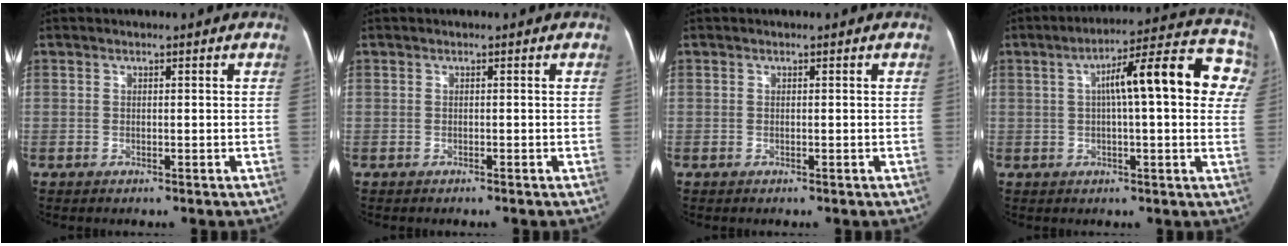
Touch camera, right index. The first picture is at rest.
{"total": 0.0}
{"total": 0.0}
{"total": 16.3, "force": [3.4, 3.4, 15.6], "torque": [-0.206, 0.053, 0.039]}